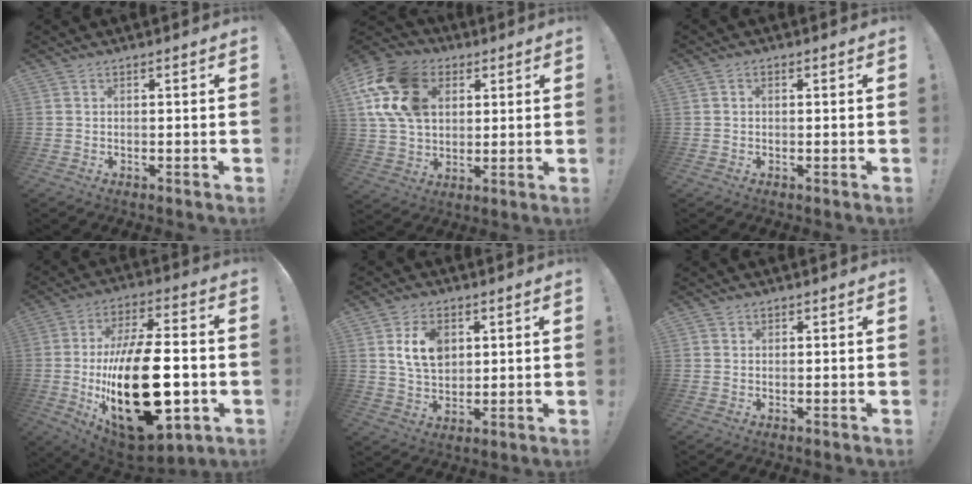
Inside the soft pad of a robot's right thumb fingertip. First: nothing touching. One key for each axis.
{"total": 19.8, "fx": 6.7, "fy": 14.5, "fz": 11.7, "tx": -0.214, "ty": -0.014, "tz": 0.130}
{"total": 0.9, "fx": -0.2, "fy": 0.7, "fz": 0.5, "tx": 0.000, "ty": 0.000, "tz": -0.005}
{"total": 31.4, "fx": -4.0, "fy": 15.3, "fz": 27.1, "tx": -0.485, "ty": 0.008, "tz": -0.051}
{"total": 10.6, "fx": 3.3, "fy": 7.5, "fz": 6.7, "tx": -0.110, "ty": 0.001, "tz": 0.061}
{"total": 0.7, "fx": 0.4, "fy": 0.6, "fz": 0.0, "tx": 0.003, "ty": -0.001, "tz": 0.008}